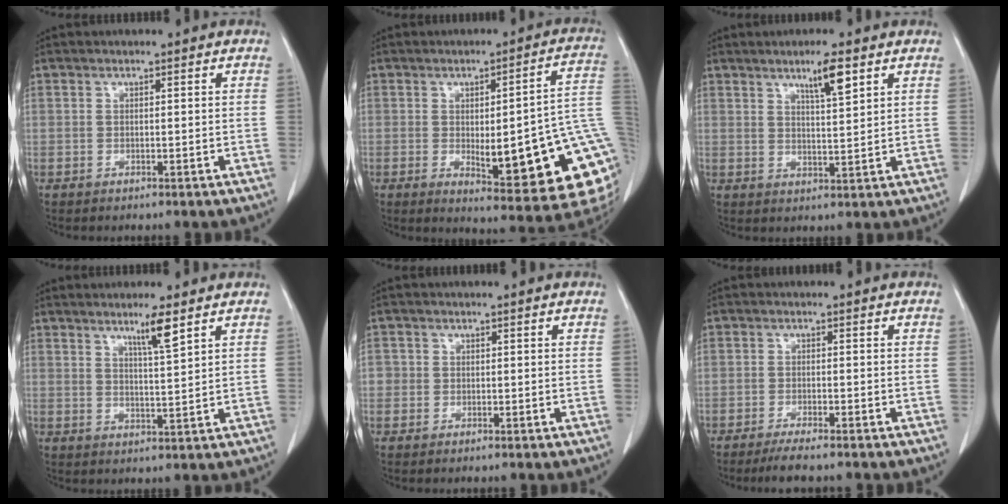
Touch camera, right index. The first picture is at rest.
{"total": 21.8, "force": [-2.7, 3.9, 21.2], "torque": [-0.188, 0.002, -0.021]}
{"total": 5.2, "force": [3.1, 0.8, 4.1], "torque": [-0.068, -0.001, 0.052]}
{"total": 4.5, "force": [3.0, -0.4, 3.4], "torque": [-0.061, -0.008, 0.054]}
{"total": 1.7, "force": [-0.1, 1.6, 0.2], "torque": [0.007, 0.005, -0.004]}
{"total": 4.3, "force": [-3.6, 0.1, 2.4], "torque": [-0.037, -0.008, -0.058]}